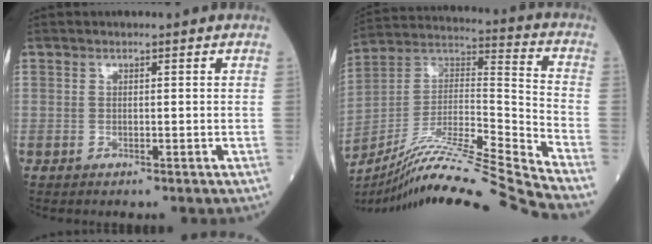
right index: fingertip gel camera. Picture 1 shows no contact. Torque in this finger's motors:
{"motor_torque": [-0.42, -0.67, 0.15, 0.06]}